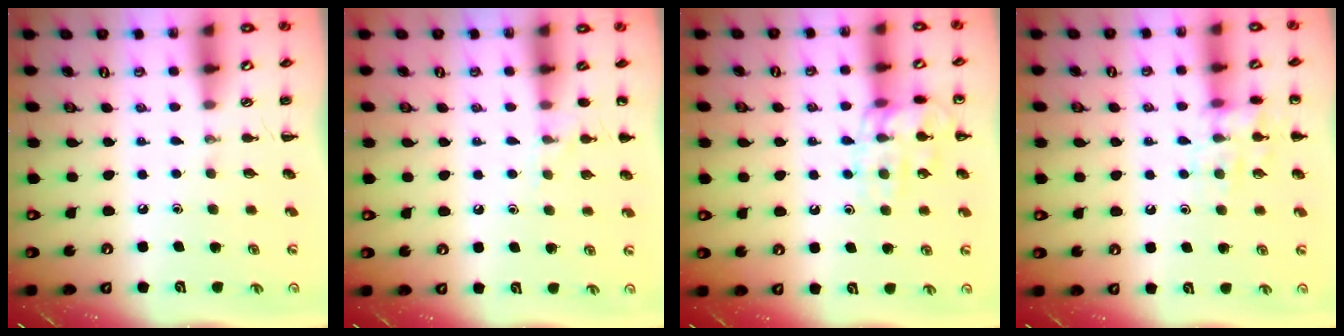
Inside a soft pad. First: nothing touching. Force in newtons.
{"total": 6.5, "press": 6.2, "slide": 1.9}
{"total": 12.8, "press": 12.8, "slide": 0.3}
{"total": 11.5, "press": 11.5, "slide": 0.8}